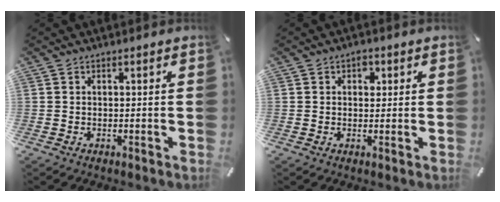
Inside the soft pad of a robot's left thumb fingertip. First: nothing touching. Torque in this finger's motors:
{"motor_torque": [0.30, 0.56, 0.08, -0.42, 0.04]}